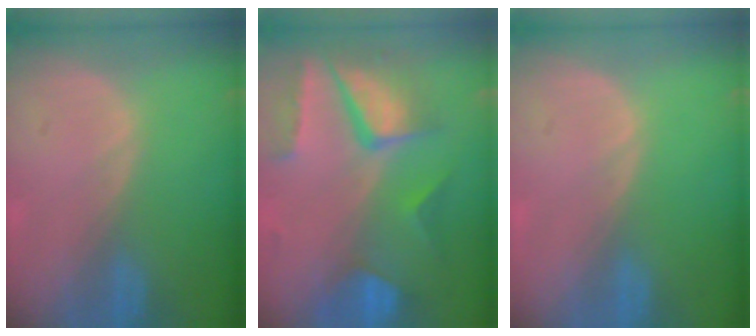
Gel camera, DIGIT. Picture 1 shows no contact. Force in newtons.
{"total": 10.4, "press": 8.8, "slide": 5.7}
{"total": 0.0}